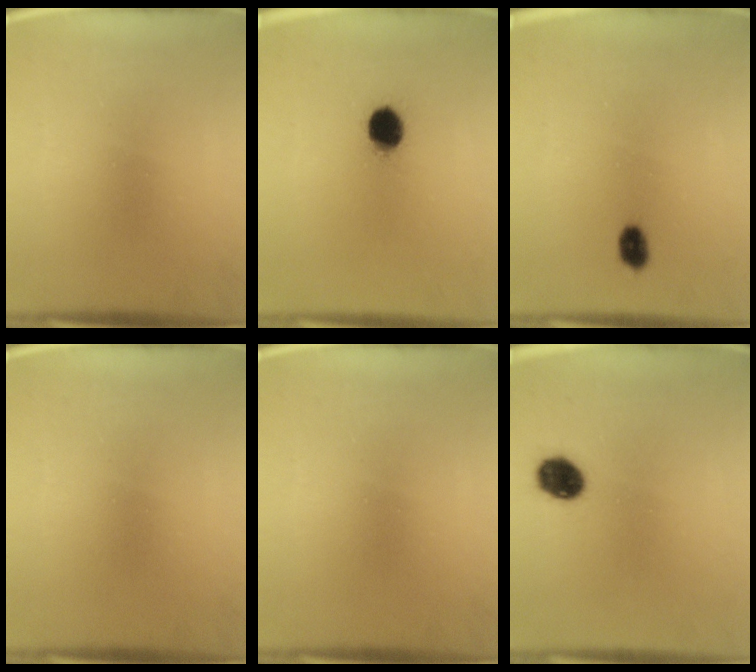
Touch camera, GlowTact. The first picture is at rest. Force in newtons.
{"total": 7.1}
{"total": 2.8}
{"total": 0.0}
{"total": 0.0}
{"total": 6.3}